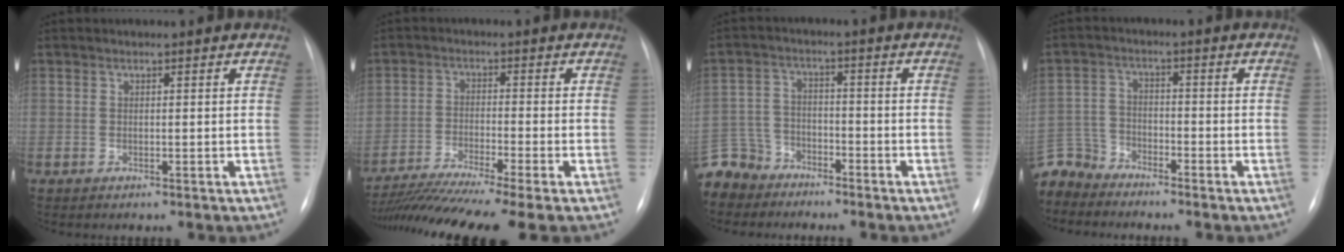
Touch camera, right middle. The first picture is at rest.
{"total": 13.3, "force": [-10.8, -1.2, 7.7], "torque": [-0.141, -0.033, -0.175]}
{"total": 8.8, "force": [-7.5, 4.7, 0.4], "torque": [-0.021, 0.005, -0.143]}
{"total": 6.6, "force": [-6.2, 2.0, -0.4], "torque": [0.008, 0.003, -0.129]}